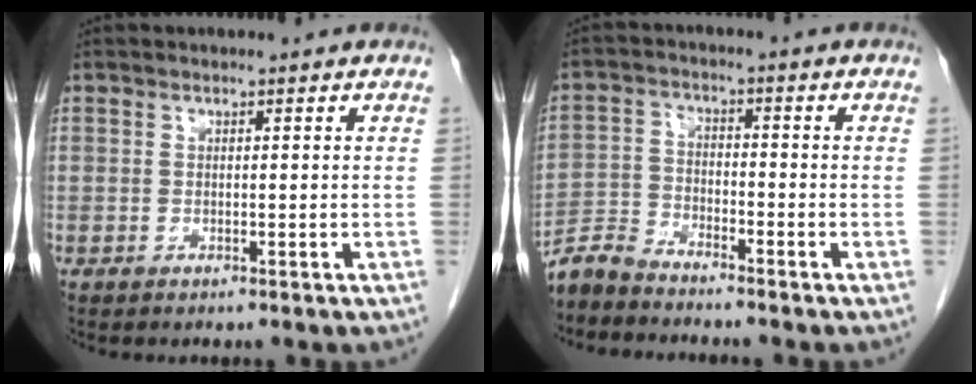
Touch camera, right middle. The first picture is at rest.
{"total": 4.8, "force": [-4.8, 0.5, 0.5], "torque": [-0.011, -0.012, -0.096]}